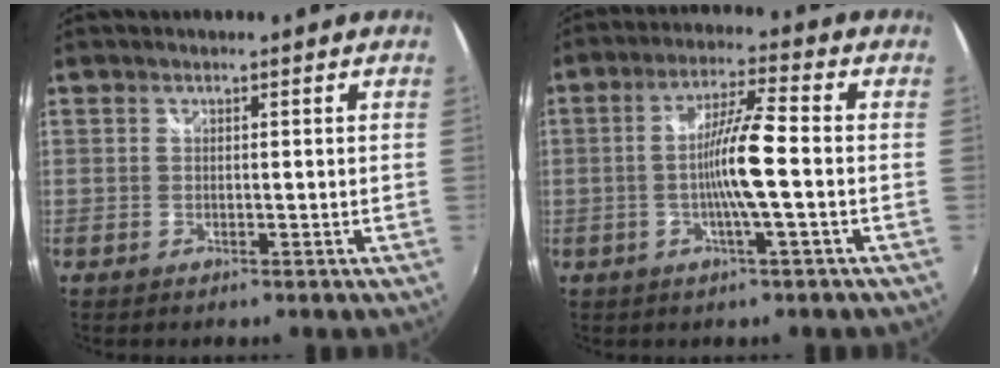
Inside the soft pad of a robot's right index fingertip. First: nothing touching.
{"total": 9.0, "force": [-1.5, 0.1, 8.8], "torque": [-0.166, 0.001, -0.030]}